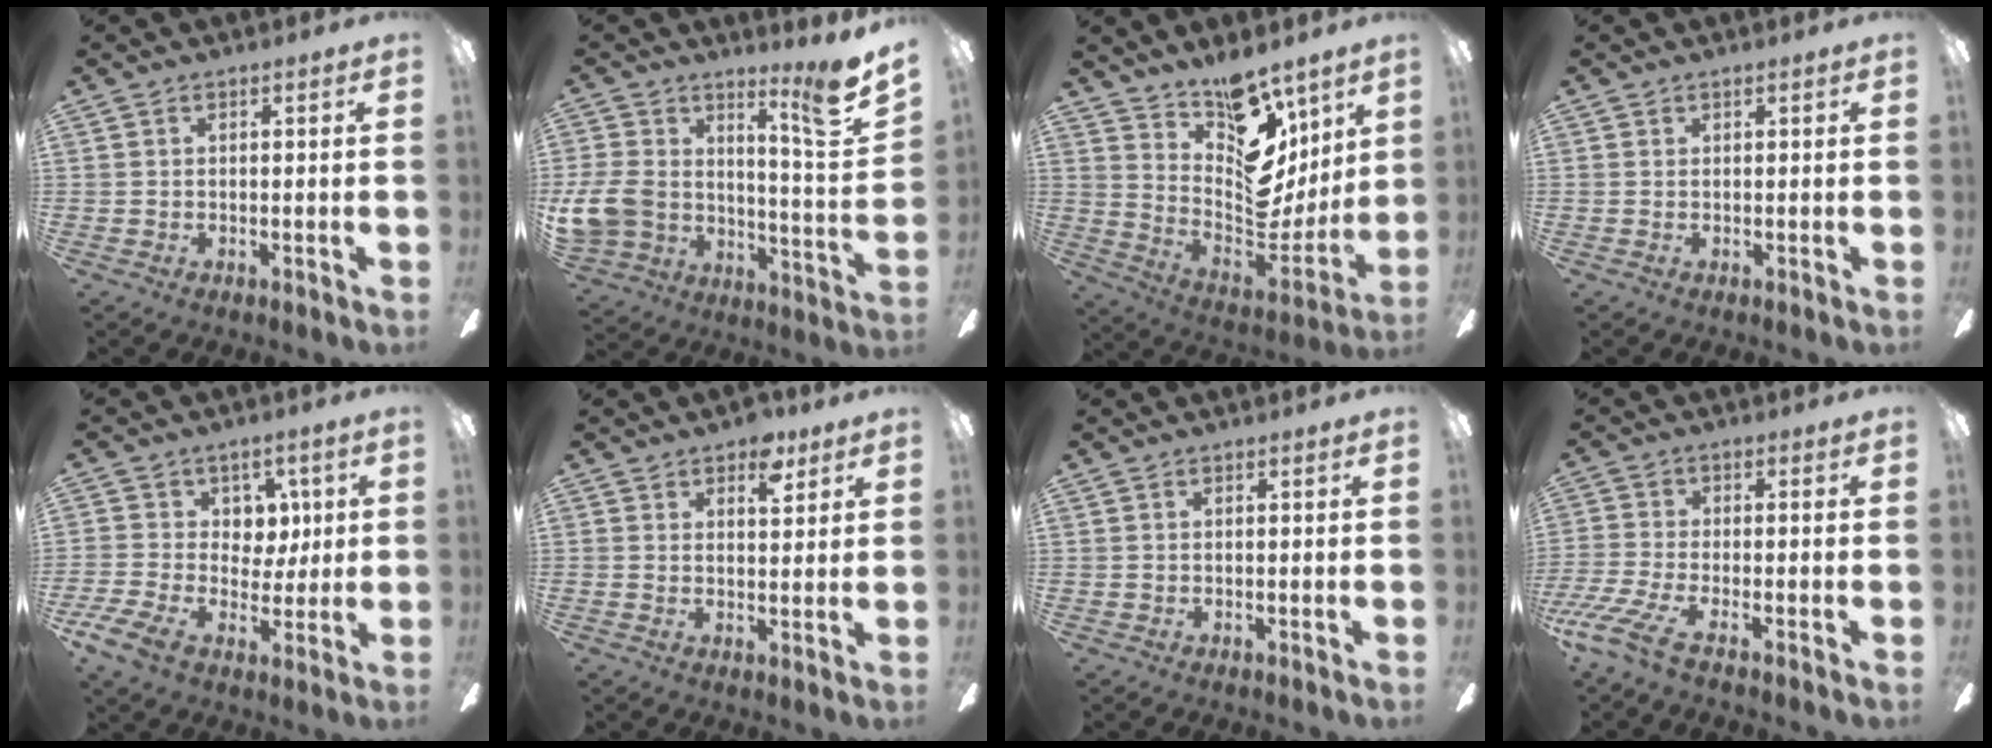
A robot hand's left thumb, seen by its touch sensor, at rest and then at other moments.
{"total": 17.0, "force": [8.1, 8.1, 12.6], "torque": [-0.188, -0.052, 0.134]}
{"total": 16.4, "force": [10.8, 9.1, 8.2], "torque": [-0.090, -0.113, 0.194]}
{"total": 0.0}
{"total": 9.8, "force": [0.2, 8.5, 5.0], "torque": [-0.093, 0.007, 0.011]}
{"total": 6.1, "force": [4.0, 2.8, 3.6], "torque": [-0.032, -0.018, 0.063]}
{"total": 0.0}
{"total": 8.1, "force": [-4.5, 1.6, 6.6], "torque": [-0.149, -0.004, -0.088]}